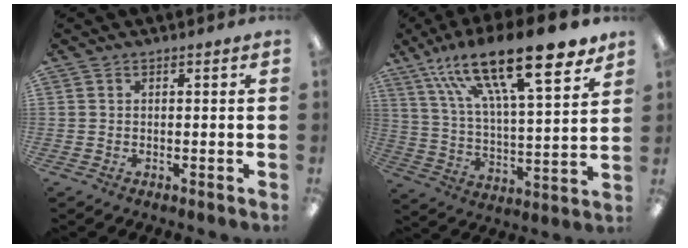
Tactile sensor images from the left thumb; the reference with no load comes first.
{"total": 24.5, "force": [16.5, 6.6, 16.8], "torque": [-0.275, -0.099, 0.269]}